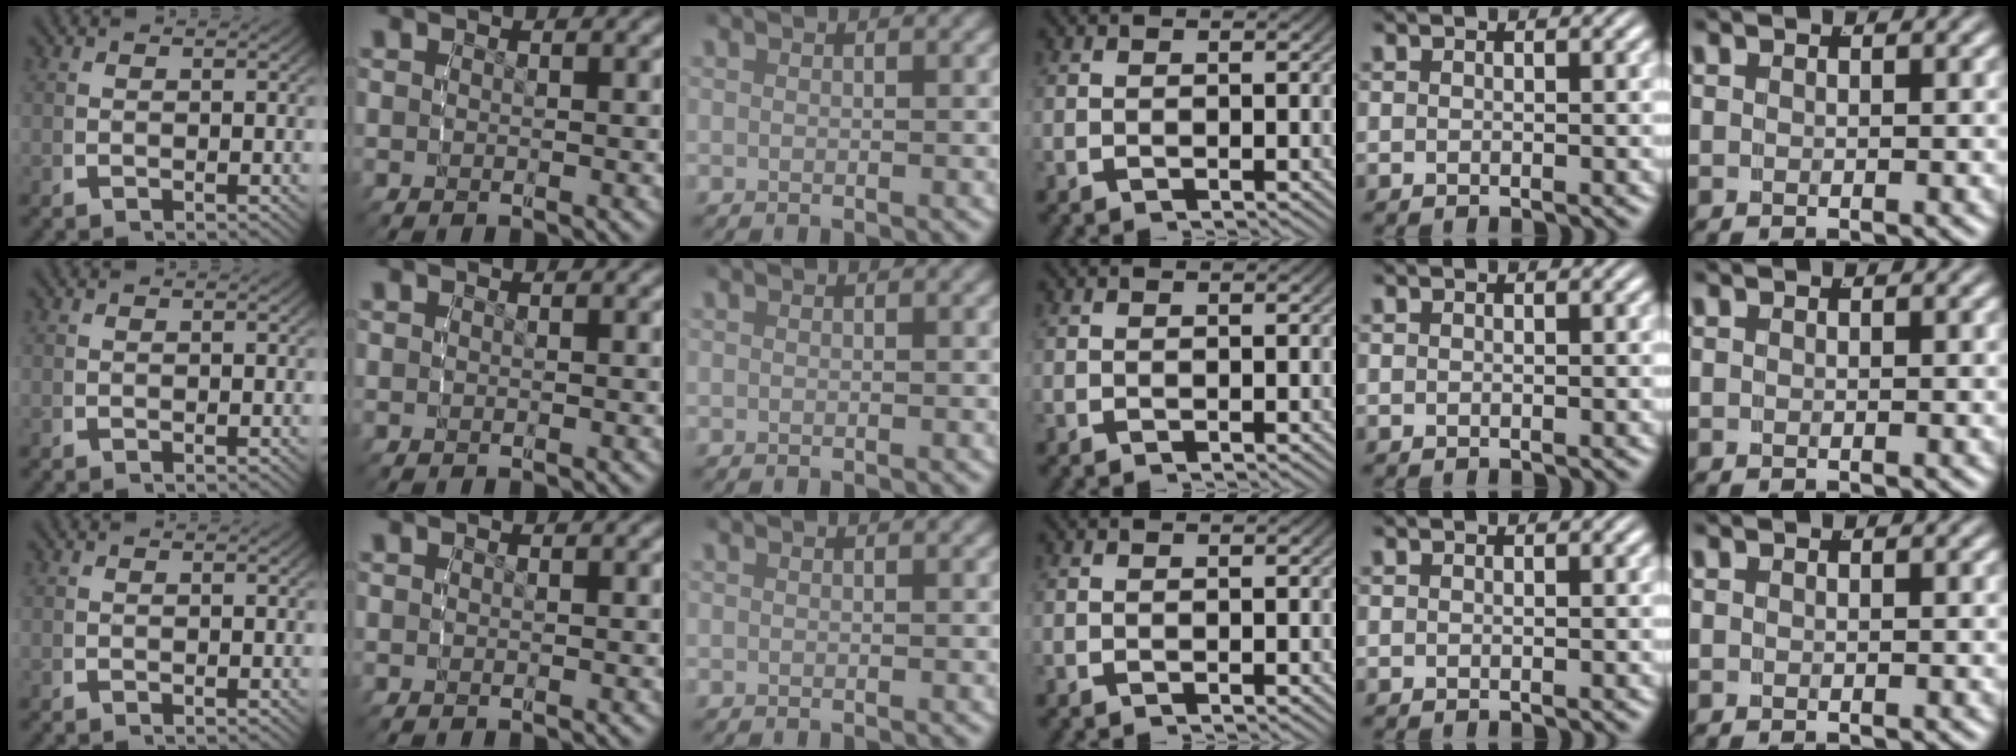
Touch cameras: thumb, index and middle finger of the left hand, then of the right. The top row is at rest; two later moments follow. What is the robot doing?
{"motion": "reach", "object": "paper towel"}